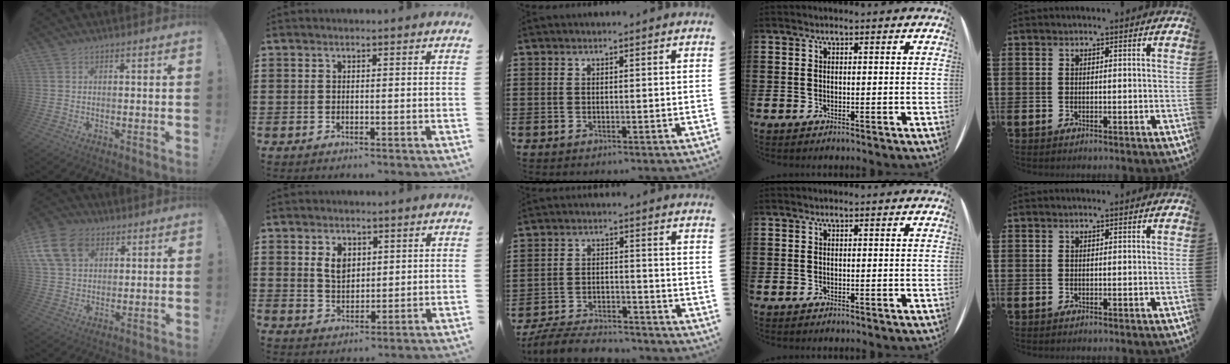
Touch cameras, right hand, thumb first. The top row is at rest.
{"thumb": {"total": 14.3, "force": [6.1, 10.3, 7.9], "torque": [-0.142, -0.025, 0.120]}, "index": {"total": 4.2, "force": [1.4, 2.8, 2.8], "torque": [-0.064, 0.011, 0.025]}, "middle": {"total": 5.9, "force": [-5.6, 1.0, 1.6], "torque": [-0.034, 0.006, -0.110]}}